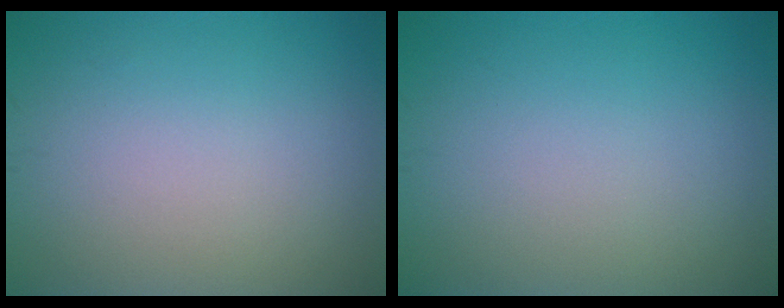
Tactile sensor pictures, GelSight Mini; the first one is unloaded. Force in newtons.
{"total": 0.0}